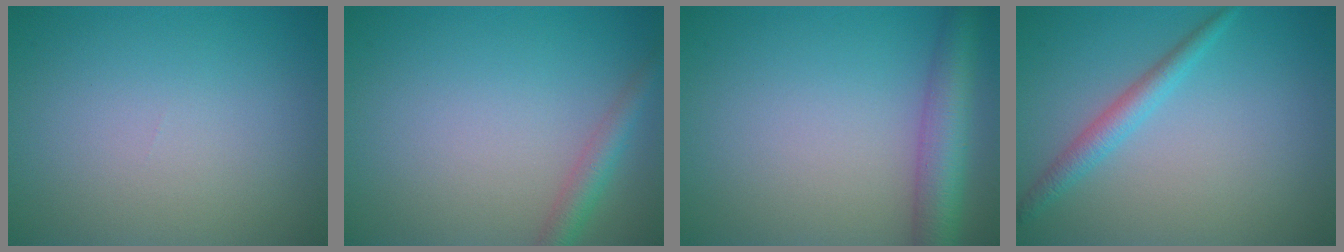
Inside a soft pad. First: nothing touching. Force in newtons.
{"total": 2.4, "press": 2.4, "slide": 0.2}
{"total": 5.0, "press": 5.0, "slide": 0.2}
{"total": 2.2, "press": 2.2, "slide": 0.1}